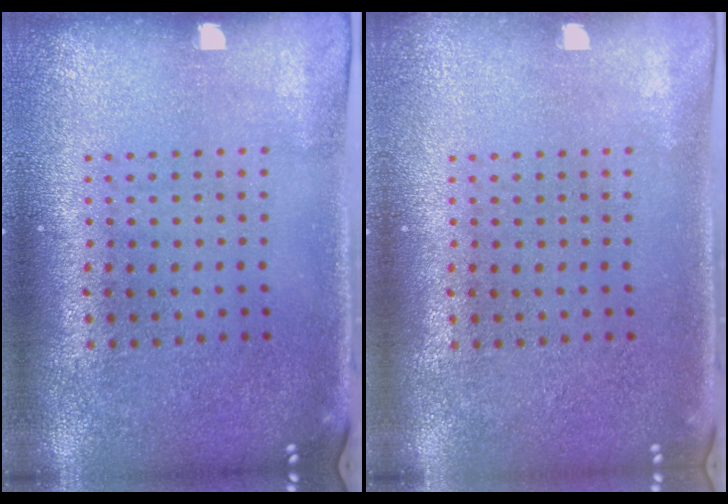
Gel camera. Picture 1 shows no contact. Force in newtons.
{"total": 0.5, "press": 0.5, "slide": 0.1}